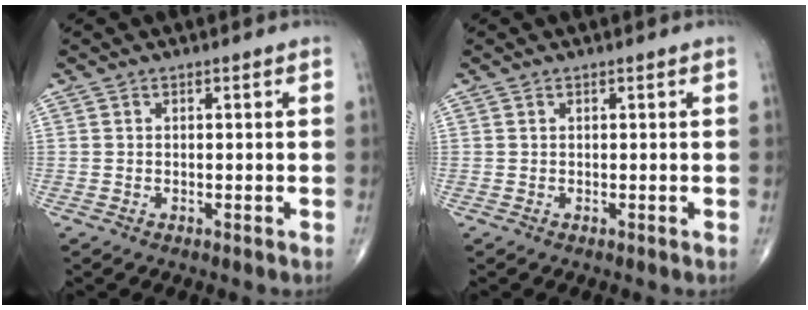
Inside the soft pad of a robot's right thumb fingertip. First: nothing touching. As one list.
[{"total": 0.0}]